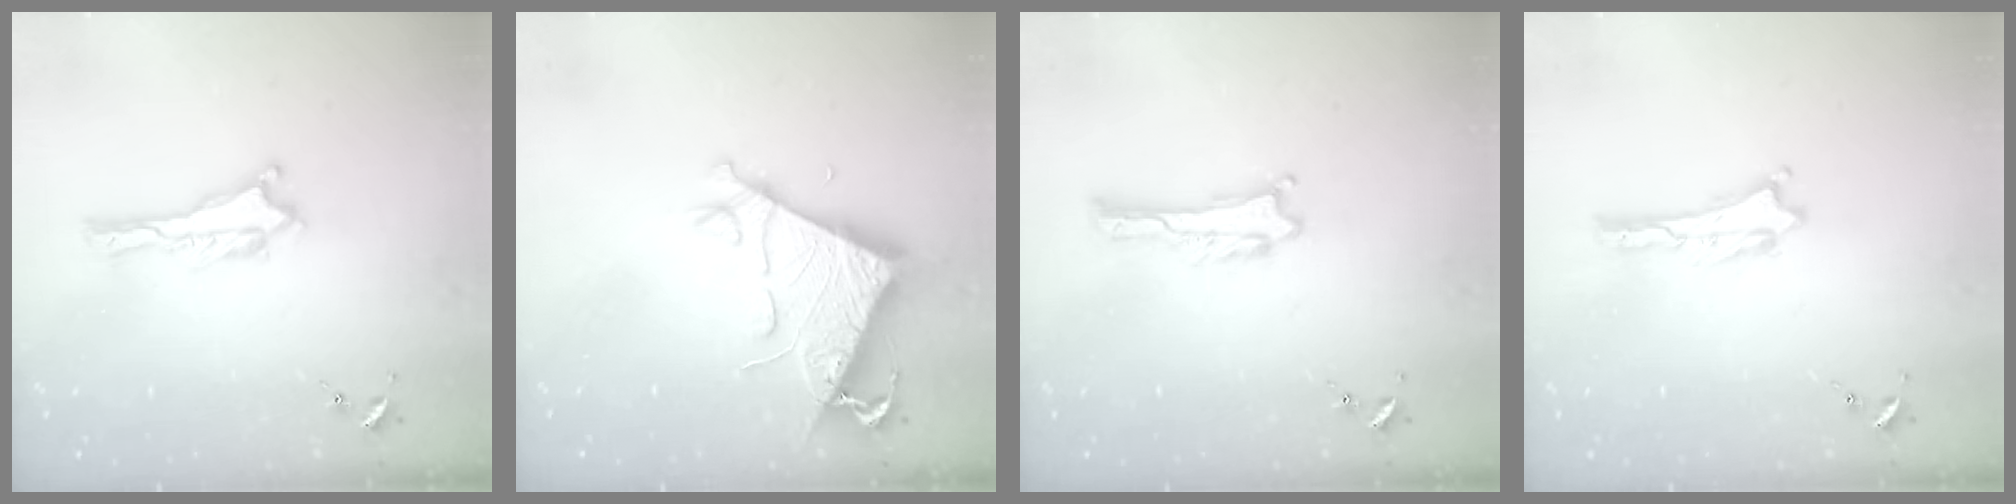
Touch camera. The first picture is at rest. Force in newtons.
{"total": 7.4, "press": 7.4, "slide": 0.7}
{"total": 0.0}
{"total": 0.0}